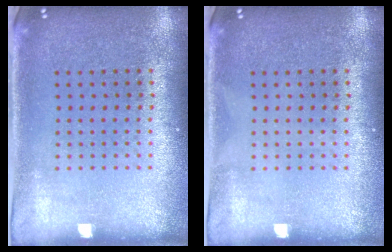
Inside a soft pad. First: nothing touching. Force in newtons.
{"total": 0.0}